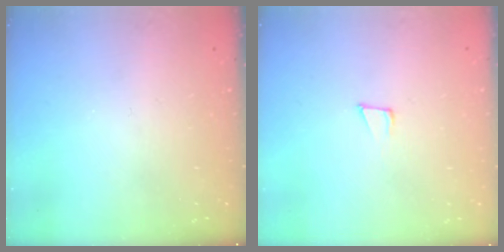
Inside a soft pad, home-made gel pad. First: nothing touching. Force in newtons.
{"total": 7.0, "press": 6.8, "slide": 1.4}